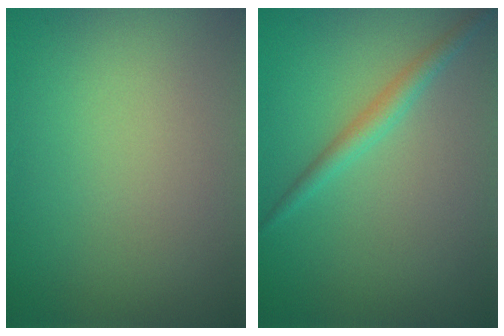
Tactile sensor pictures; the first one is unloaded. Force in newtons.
{"total": 1.9, "press": 1.9, "slide": 0.0}